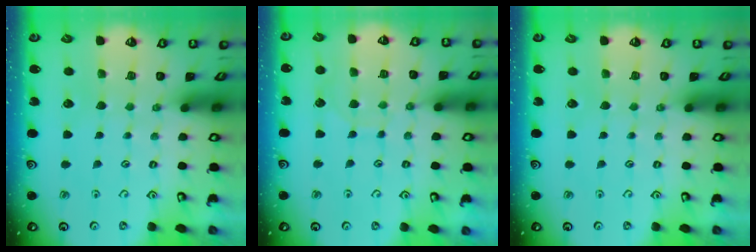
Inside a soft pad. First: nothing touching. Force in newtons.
{"total": 5.9, "press": 5.9, "slide": 0.5}
{"total": 0.0}